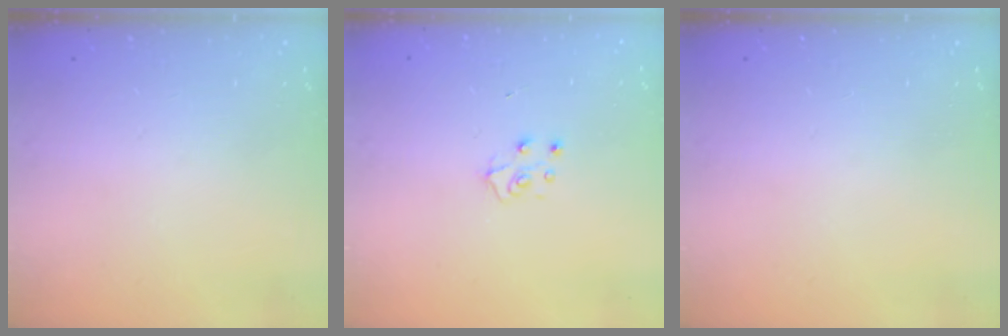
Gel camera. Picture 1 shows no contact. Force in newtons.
{"total": 5.7, "press": 5.7, "slide": 0.5}
{"total": 0.0}